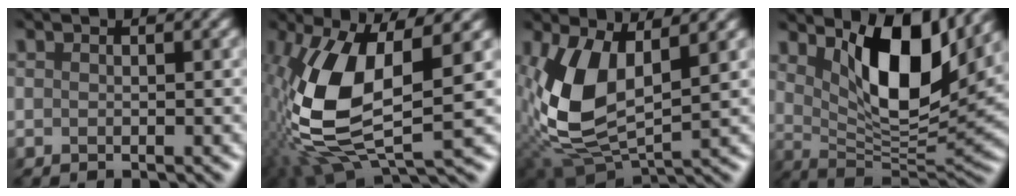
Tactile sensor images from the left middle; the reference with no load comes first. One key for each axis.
{"total": 10.2, "fx": -0.2, "fy": 4.6, "fz": 9.1, "tx": -0.228, "ty": -0.009, "tz": -0.001}
{"total": 8.2, "fx": 1.0, "fy": 4.2, "fz": 7.0, "tx": -0.178, "ty": -0.001, "tz": 0.016}
{"total": 8.8, "fx": 4.1, "fy": 2.8, "fz": 7.3, "tx": -0.132, "ty": -0.017, "tz": 0.071}